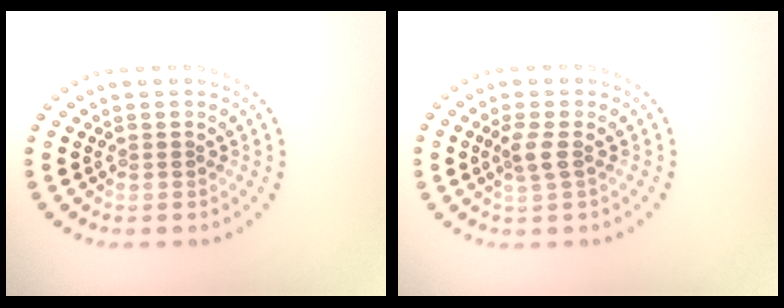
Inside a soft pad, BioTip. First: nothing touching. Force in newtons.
{"total": 1.7, "press": 1.6, "slide": 0.7}